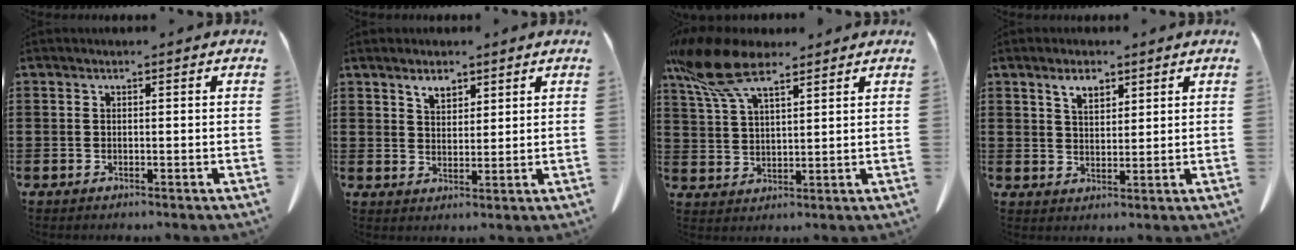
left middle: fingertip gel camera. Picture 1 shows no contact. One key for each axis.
{"total": 3.2, "fx": 2.4, "fy": 1.6, "fz": 1.4, "tx": -0.025, "ty": 0.003, "tz": 0.042}
{"total": 10.7, "fx": 7.4, "fy": 3.8, "fz": 6.8, "tx": -0.164, "ty": -0.014, "tz": 0.136}
{"total": 3.9, "fx": 2.6, "fy": 1.9, "fz": 2.2, "tx": -0.042, "ty": 0.004, "tz": 0.045}